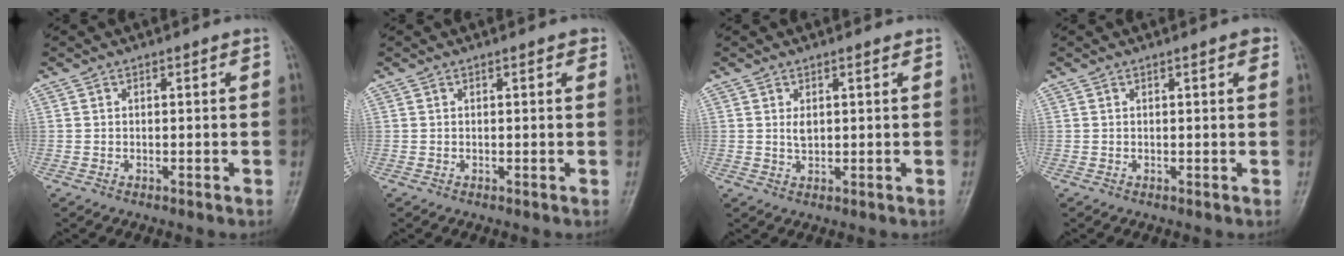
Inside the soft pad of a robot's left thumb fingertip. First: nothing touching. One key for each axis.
{"total": 1.0, "fx": 0.6, "fy": 0.4, "fz": 0.7, "tx": -0.003, "ty": 0.001, "tz": 0.005}
{"total": 2.0, "fx": 0.8, "fy": 1.1, "fz": 1.5, "tx": -0.019, "ty": -0.008, "tz": 0.020}
{"total": 1.4, "fx": 0.7, "fy": 0.3, "fz": 1.2, "tx": -0.010, "ty": 0.000, "tz": 0.009}